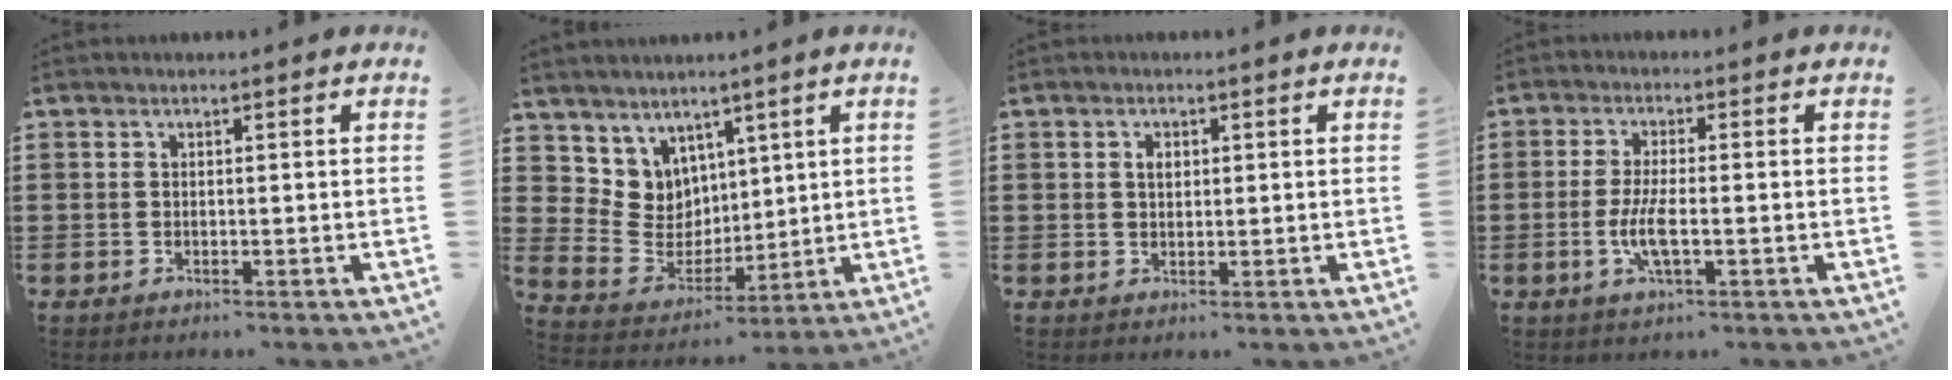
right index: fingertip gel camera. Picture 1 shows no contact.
{"total": 6.5, "force": [3.5, 5.5, -0.1], "torque": [-0.050, -0.033, 0.070]}
{"total": 1.7, "force": [0.5, 1.2, 1.1], "torque": [-0.025, 0.009, 0.007]}
{"total": 5.0, "force": [-1.3, 1.1, 4.7], "torque": [-0.108, -0.009, -0.031]}